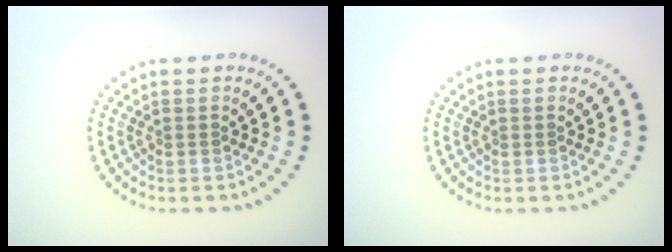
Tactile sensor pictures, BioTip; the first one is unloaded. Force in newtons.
{"total": 0.0}